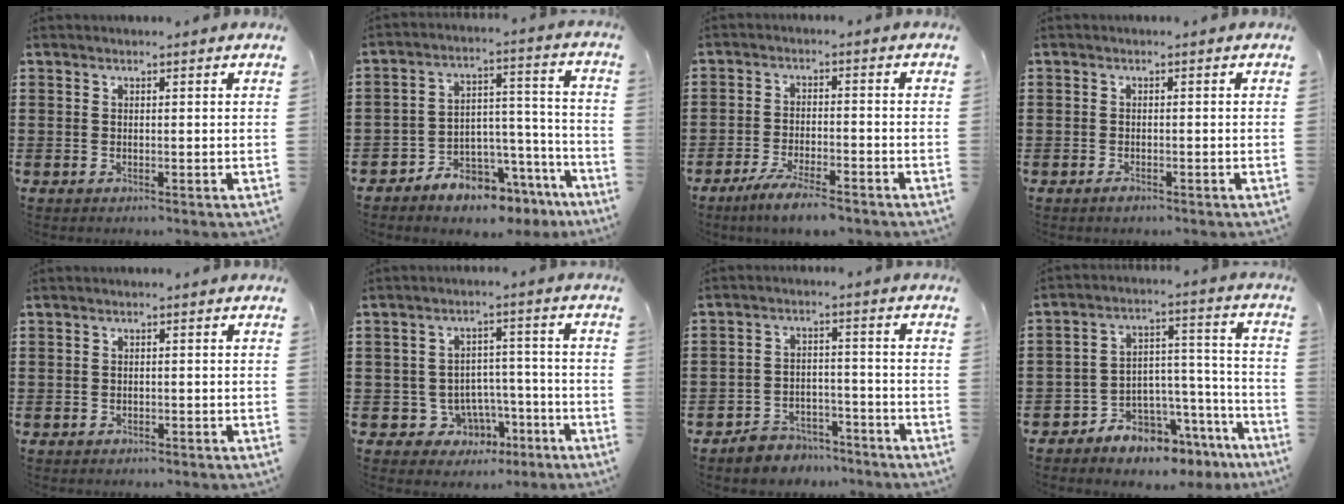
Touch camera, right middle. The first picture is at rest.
{"total": 5.9, "force": [-5.6, 1.9, 0.3], "torque": [-0.005, 0.013, -0.109]}
{"total": 5.2, "force": [-4.6, 0.4, 2.4], "torque": [-0.059, -0.007, -0.091]}
{"total": 1.0, "force": [-0.8, 0.4, 0.3], "torque": [-0.008, -0.003, -0.016]}
{"total": 0.8, "force": [-0.7, 0.4, 0.0], "torque": [-0.003, 0.001, -0.017]}
{"total": 5.6, "force": [-2.8, 4.7, 1.2], "torque": [-0.036, 0.018, -0.046]}
{"total": 4.4, "force": [-4.3, 1.1, 0.1], "torque": [-0.004, 0.012, -0.088]}
{"total": 5.9, "force": [-5.6, 2.0, -0.2], "torque": [0.003, 0.005, -0.108]}